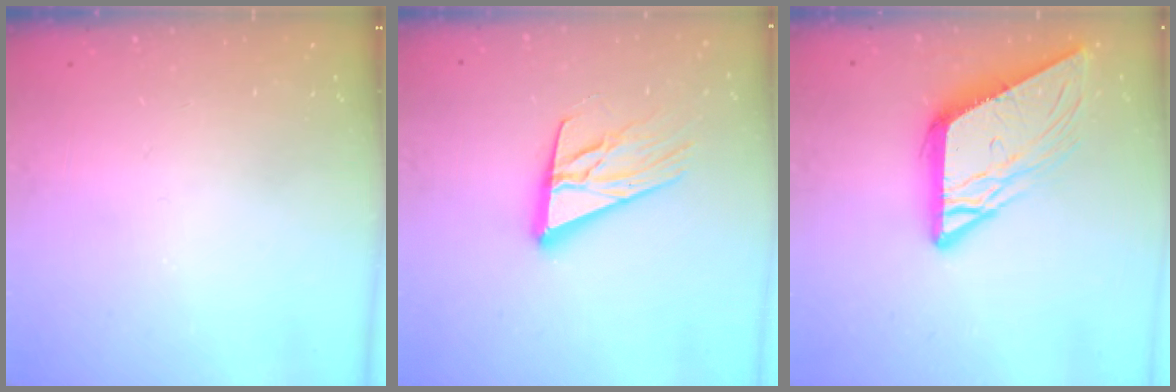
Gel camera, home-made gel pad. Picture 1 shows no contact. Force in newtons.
{"total": 17.0, "press": 16.5, "slide": 4.2}
{"total": 10.6, "press": 10.5, "slide": 1.1}